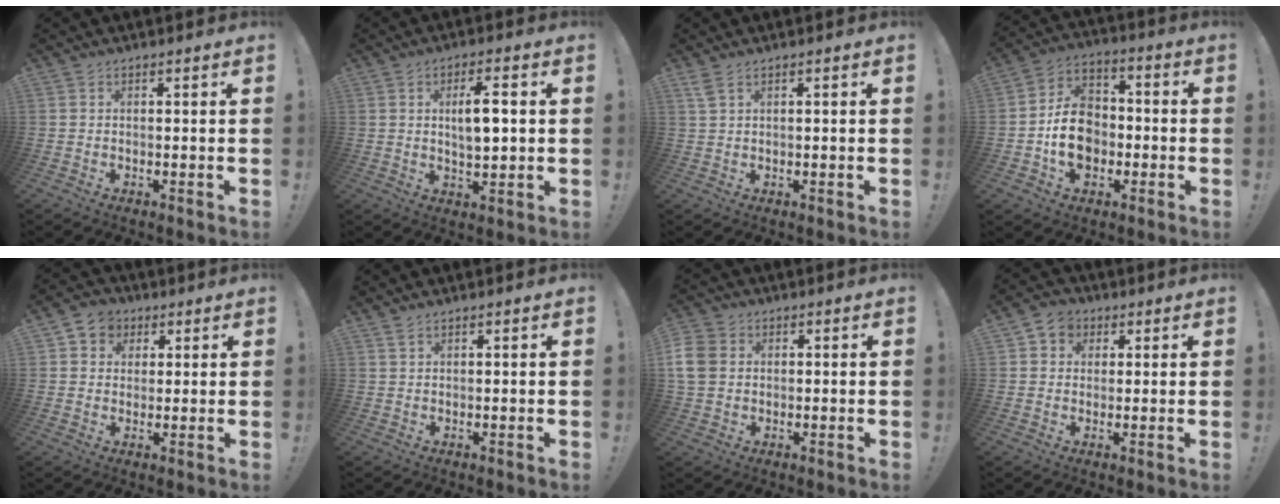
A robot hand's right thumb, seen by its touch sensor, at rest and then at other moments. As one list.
[{"total": 7.7, "force": [1.1, 2.6, 7.2], "torque": [-0.113, -0.001, 0.015]}, {"total": 2.6, "force": [1.7, 0.9, 1.8], "torque": [-0.035, 0.000, 0.032]}, {"total": 13.8, "force": [-2.6, 10.9, 8.1], "torque": [-0.128, 0.031, -0.041]}, {"total": 6.3, "force": [2.1, 5.6, 1.7], "torque": [-0.025, -0.004, 0.042]}, {"total": 1.1, "force": [0.9, 0.3, 0.5], "torque": [-0.006, -0.001, 0.017]}, {"total": 7.8, "force": [1.1, 6.6, 4.1], "torque": [-0.088, 0.003, 0.024]}, {"total": 5.4, "force": [1.8, 4.8, 1.6], "torque": [-0.020, -0.005, 0.033]}]